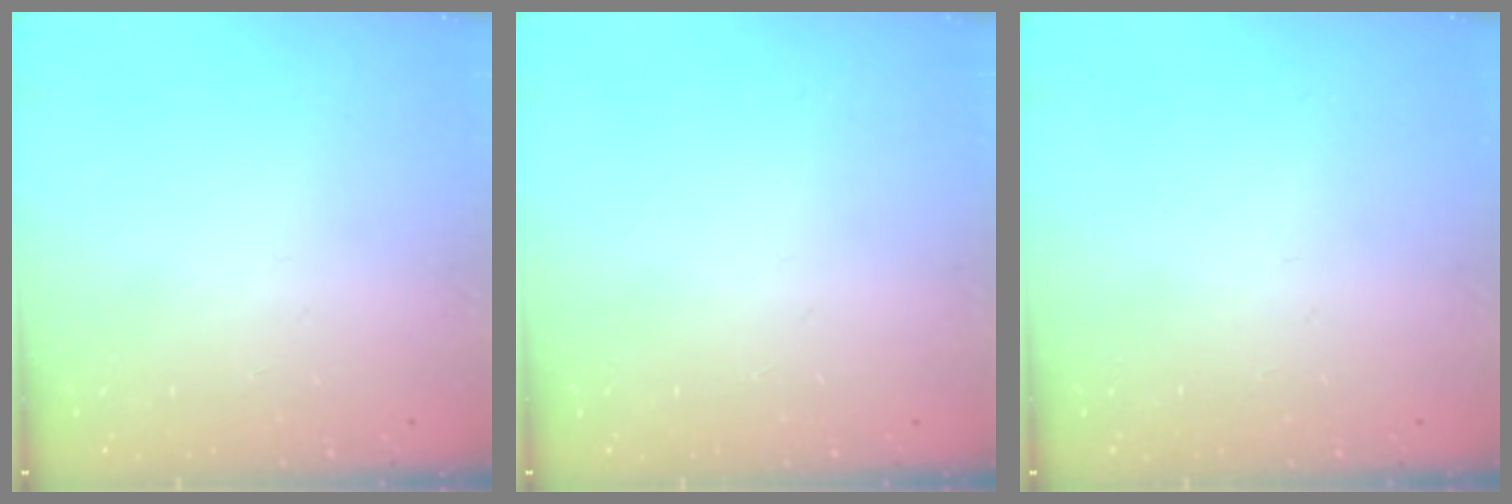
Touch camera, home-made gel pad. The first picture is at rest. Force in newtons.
{"total": 0.0}
{"total": 0.0}